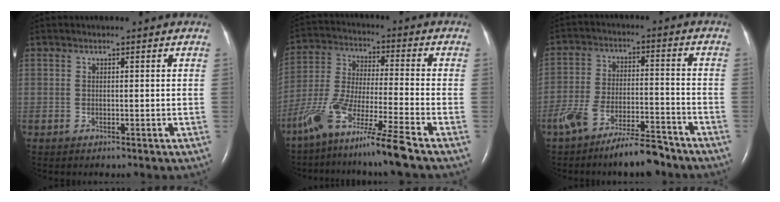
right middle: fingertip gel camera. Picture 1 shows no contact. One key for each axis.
{"total": 12.2, "fx": -8.9, "fy": -1.2, "fz": 8.3, "tx": -0.176, "ty": -0.031, "tz": -0.169}
{"total": 10.2, "fx": -8.0, "fy": 2.3, "fz": 5.8, "tx": -0.111, "ty": 0.002, "tz": -0.140}